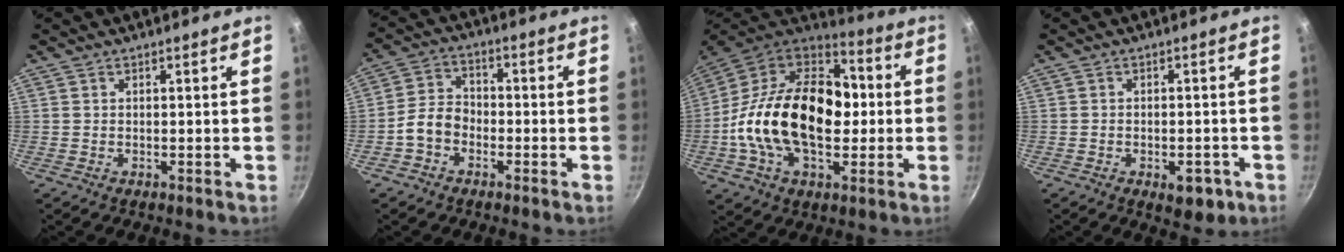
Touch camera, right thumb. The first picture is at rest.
{"total": 6.1, "force": [-2.5, 4.4, 3.3], "torque": [-0.044, 0.032, -0.058]}
{"total": 27.7, "force": [-1.2, 17.4, 21.5], "torque": [-0.350, 0.040, -0.031]}
{"total": 5.8, "force": [-2.5, 3.1, 4.1], "torque": [-0.030, 0.015, -0.025]}